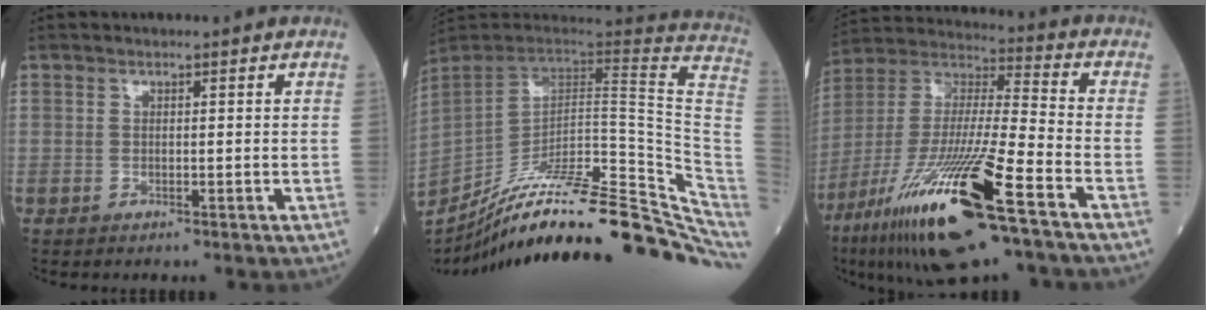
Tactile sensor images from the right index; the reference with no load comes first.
{"total": 34.3, "force": [-26.6, 6.4, 20.8], "torque": [-0.220, -0.027, -0.376]}
{"total": 23.7, "force": [-12.7, 2.2, 20.0], "torque": [-0.400, -0.055, -0.231]}